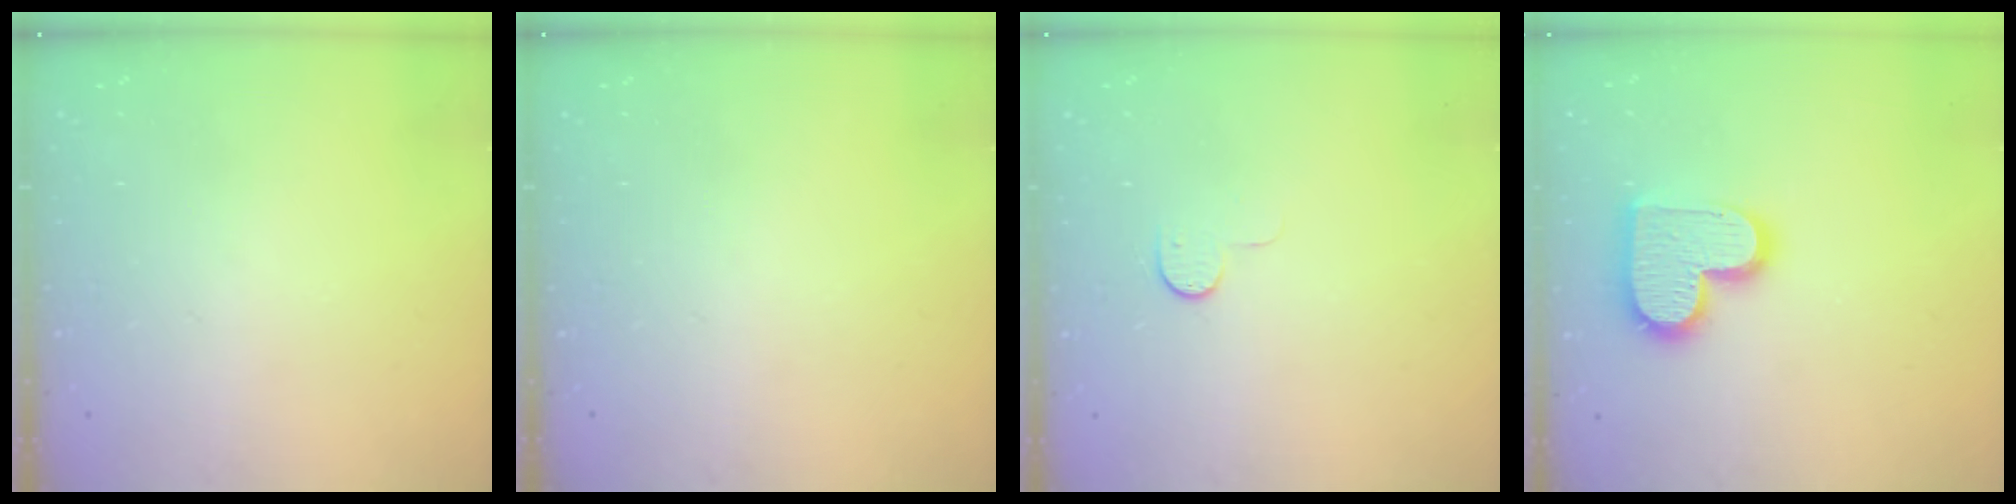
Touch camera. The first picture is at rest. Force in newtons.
{"total": 0.0}
{"total": 4.9, "press": 4.9, "slide": 0.5}
{"total": 14.2, "press": 14.2, "slide": 0.9}